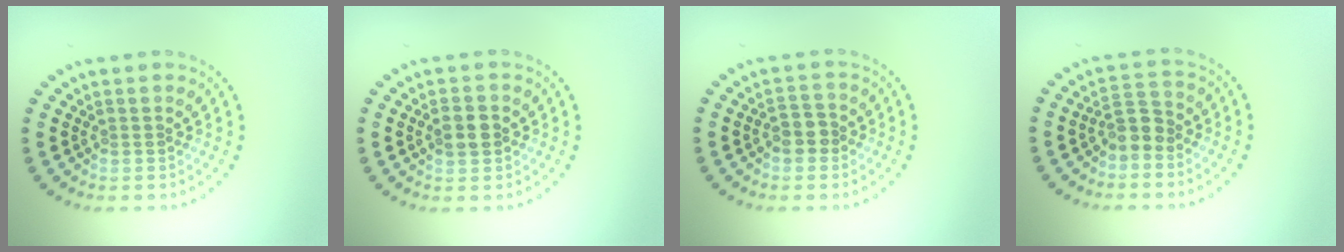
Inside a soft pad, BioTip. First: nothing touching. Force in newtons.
{"total": 2.8, "press": 2.8, "slide": 0.1}
{"total": 2.1, "press": 2.0, "slide": 0.7}
{"total": 2.5, "press": 2.1, "slide": 1.4}